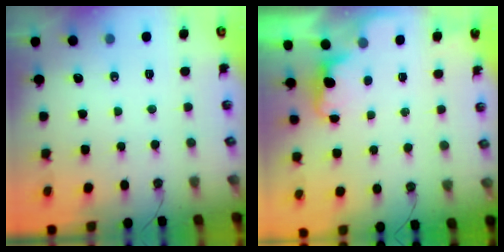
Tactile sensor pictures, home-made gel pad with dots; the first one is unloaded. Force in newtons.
{"total": 1.6, "press": 1.3, "slide": 0.8}